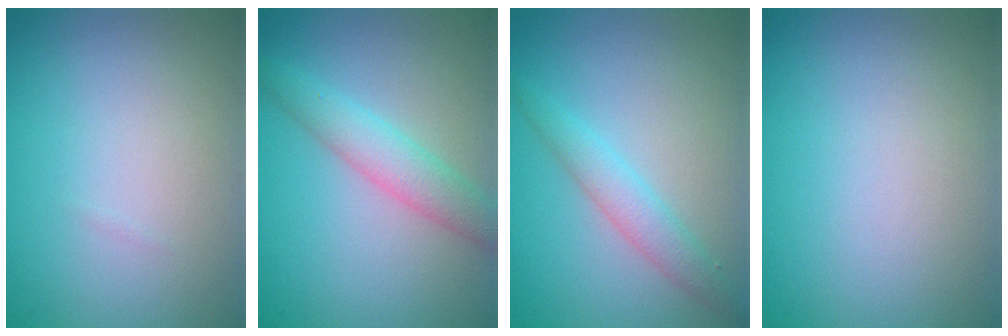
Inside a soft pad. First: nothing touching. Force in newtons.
{"total": 3.3, "press": 3.3, "slide": 0.1}
{"total": 2.4, "press": 2.4, "slide": 0.1}
{"total": 0.0}